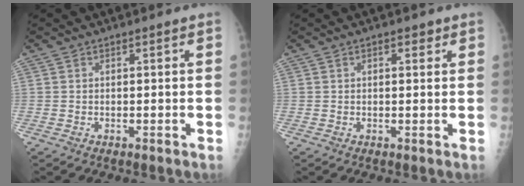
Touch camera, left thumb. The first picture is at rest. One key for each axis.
{"total": 1.8, "fx": 1.0, "fy": 1.0, "fz": 1.2, "tx": -0.008, "ty": -0.001, "tz": 0.011}